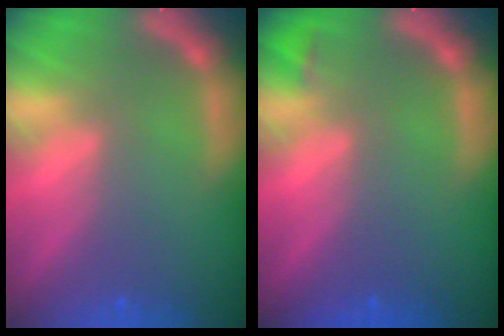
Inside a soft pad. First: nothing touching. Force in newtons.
{"total": 0.9}